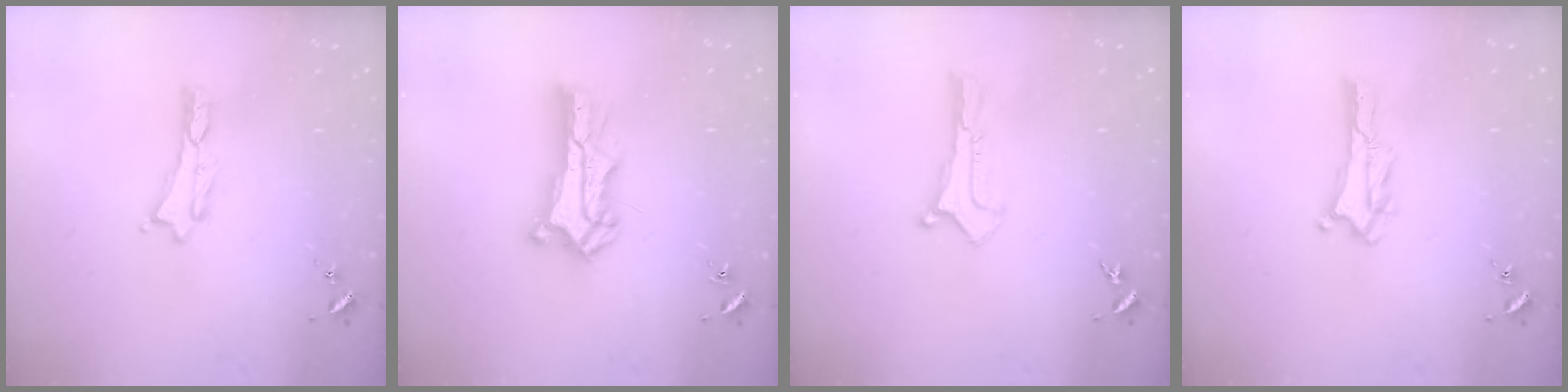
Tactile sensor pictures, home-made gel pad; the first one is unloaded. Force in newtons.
{"total": 7.4, "press": 7.4, "slide": 0.7}
{"total": 0.0}
{"total": 1.3, "press": 1.3, "slide": 0.4}